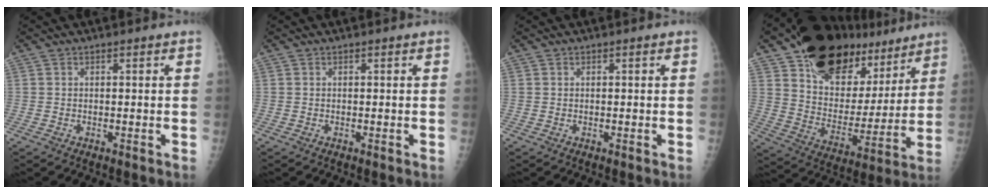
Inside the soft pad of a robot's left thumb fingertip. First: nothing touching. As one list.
[{"total": 0.0}, {"total": 0.0}, {"total": 25.6, "force": [16.7, 14.2, 13.2], "torque": [-0.172, -0.055, 0.275]}]